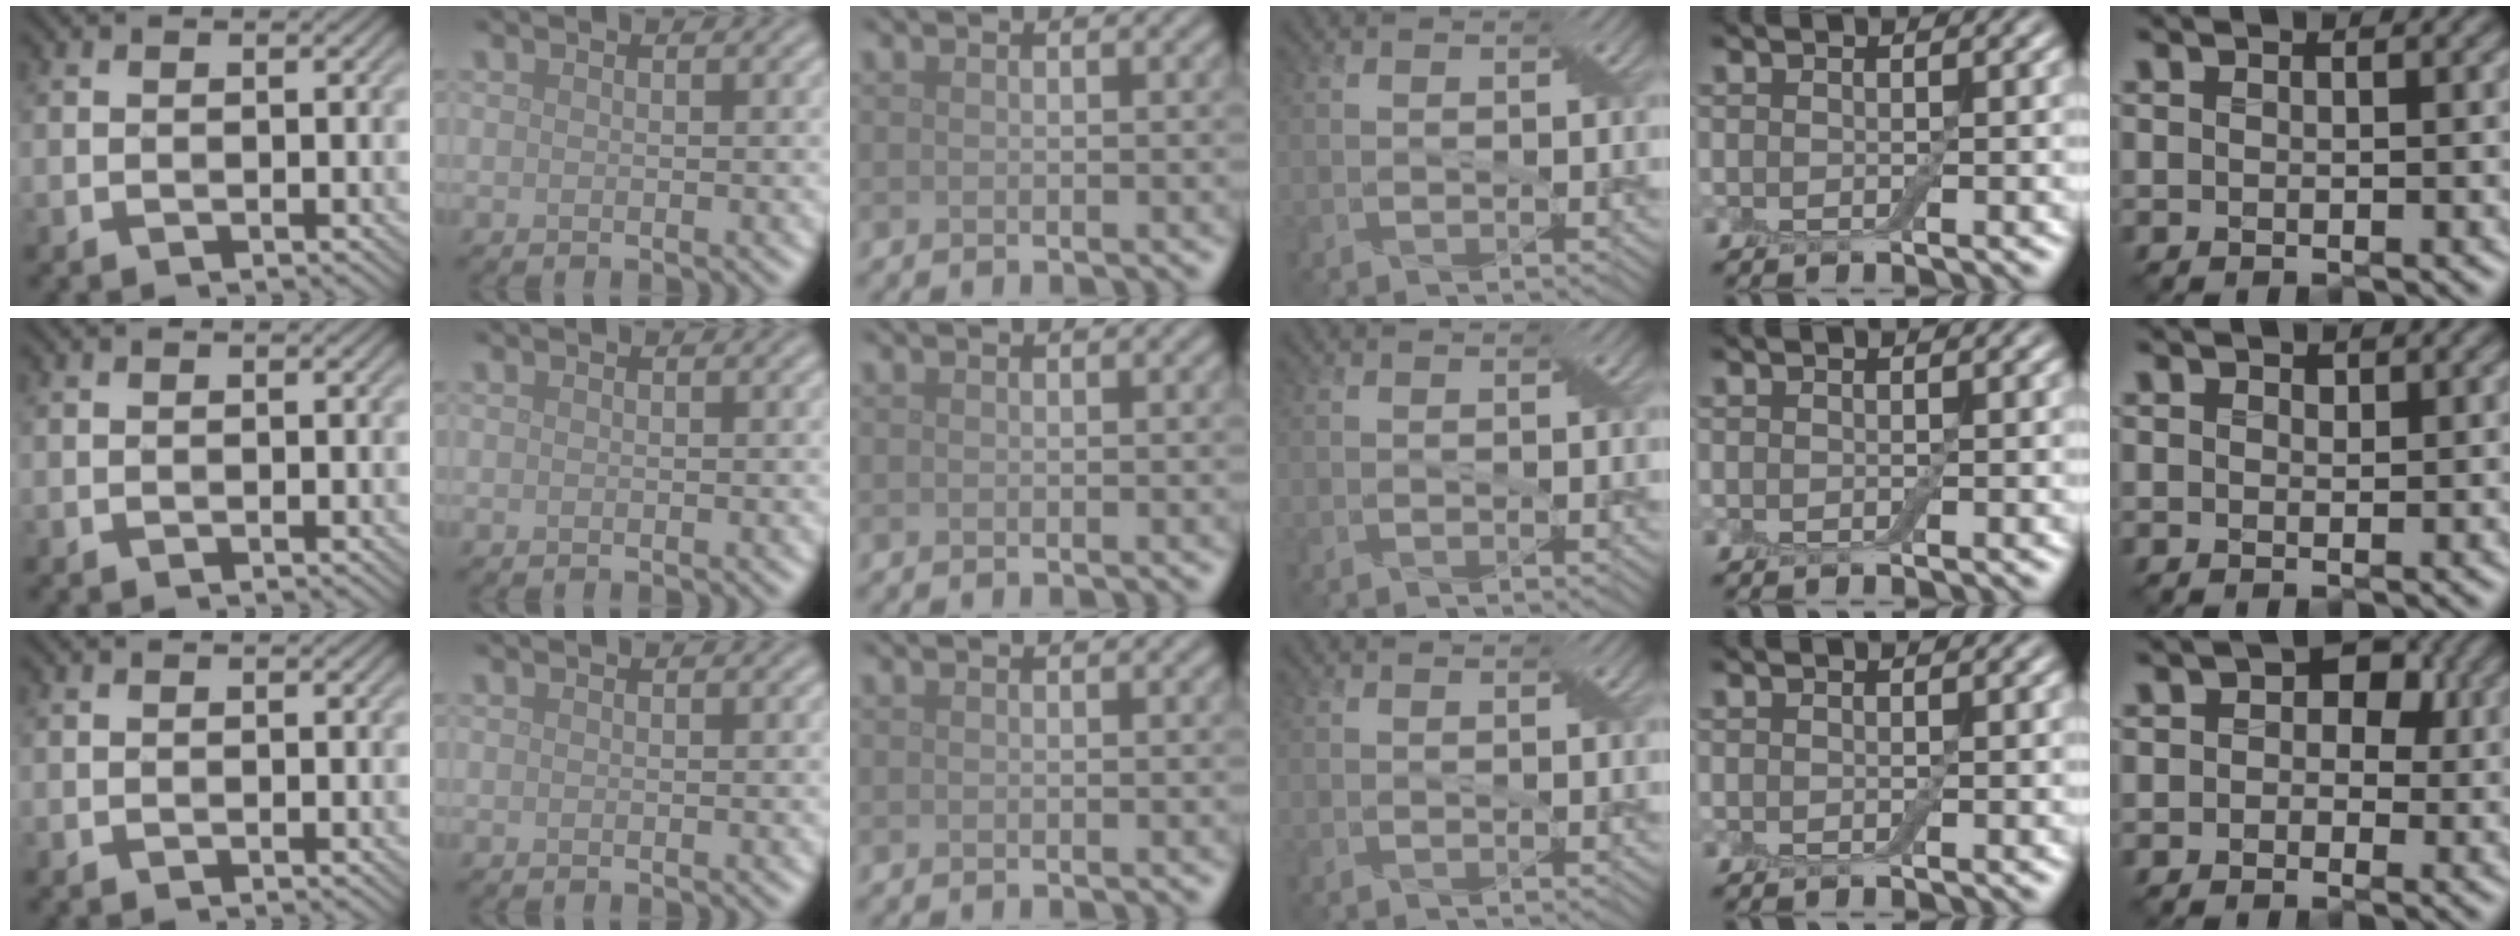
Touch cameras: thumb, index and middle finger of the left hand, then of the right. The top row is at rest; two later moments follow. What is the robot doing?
{"motion": "extract", "object": "drawer"}